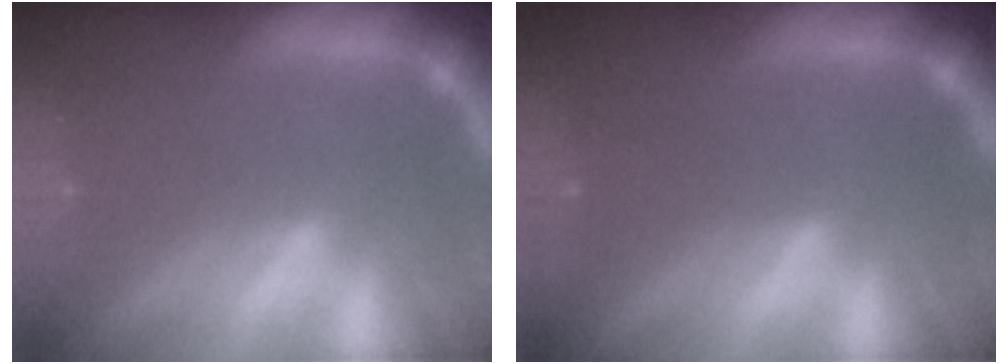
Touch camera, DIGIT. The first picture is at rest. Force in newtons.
{"total": 1.5}